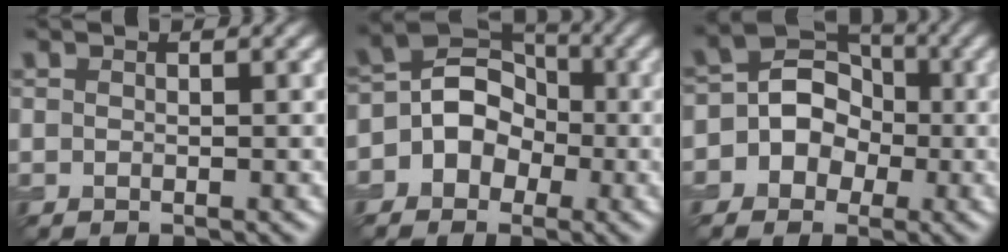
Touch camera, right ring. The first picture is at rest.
{"total": 6.1, "force": [-0.9, 5.3, 2.7], "torque": [-0.013, 0.023, -0.039]}
{"total": 5.8, "force": [-0.6, 5.2, 2.4], "torque": [-0.005, 0.023, -0.030]}